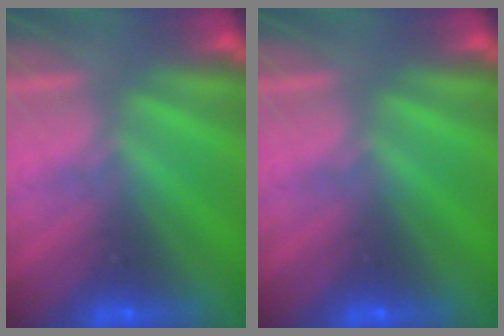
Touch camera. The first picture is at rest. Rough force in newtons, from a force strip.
{"total": 0.0}